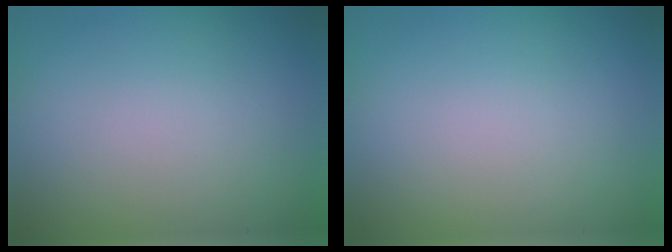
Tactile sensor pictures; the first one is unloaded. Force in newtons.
{"total": 0.0}